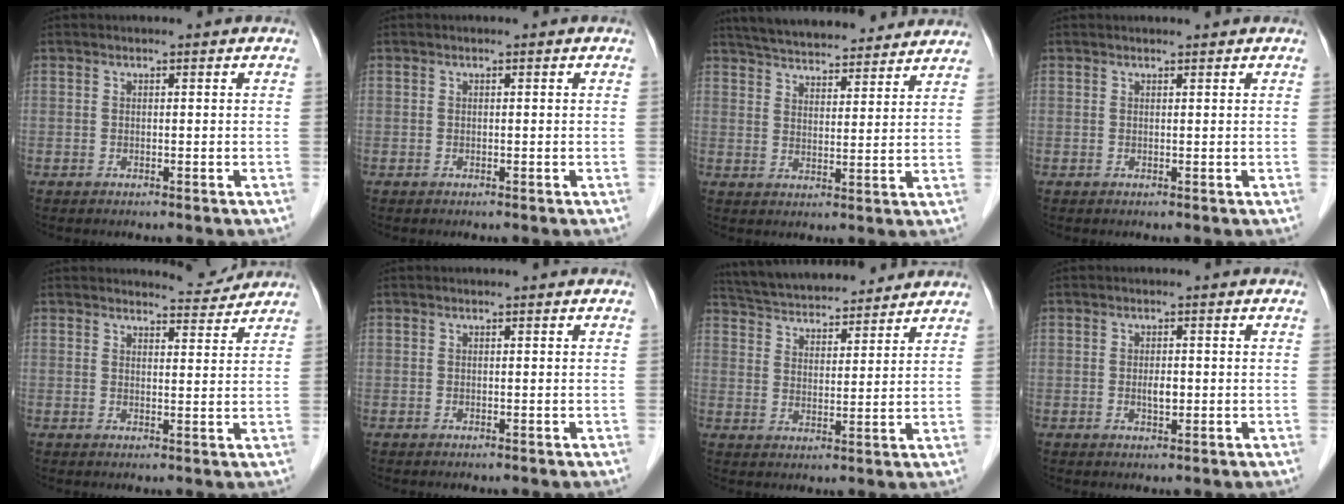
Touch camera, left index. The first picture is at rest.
{"total": 0.0}
{"total": 20.0, "force": [18.2, 4.5, 6.9], "torque": [-0.113, 0.033, 0.253]}
{"total": 1.7, "force": [1.7, 0.2, 0.4], "torque": [-0.008, 0.012, 0.023]}
{"total": 3.9, "force": [3.9, 0.4, -0.4], "torque": [-0.002, -0.010, 0.047]}
{"total": 0.0}
{"total": 17.0, "force": [15.7, 3.7, 5.4], "torque": [-0.096, 0.034, 0.242]}
{"total": 1.8, "force": [-0.2, 0.8, 1.6], "torque": [-0.031, -0.001, -0.002]}